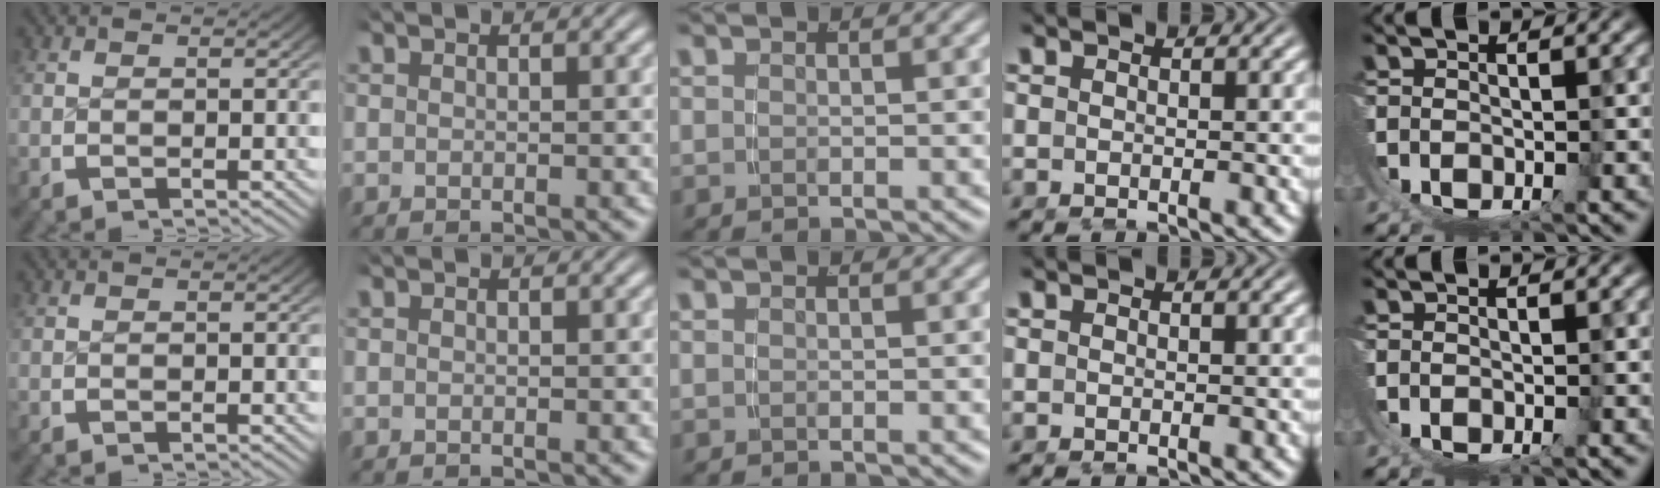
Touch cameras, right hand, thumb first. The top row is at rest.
{}